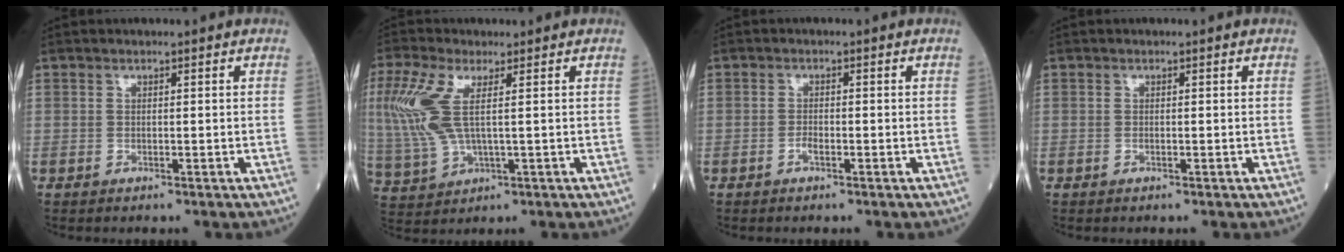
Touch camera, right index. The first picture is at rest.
{"total": 9.3, "force": [2.1, 2.9, 8.6], "torque": [-0.233, 0.004, 0.045]}
{"total": 1.1, "force": [-0.7, 0.4, 0.8], "torque": [-0.012, 0.002, -0.012]}
{"total": 0.0}